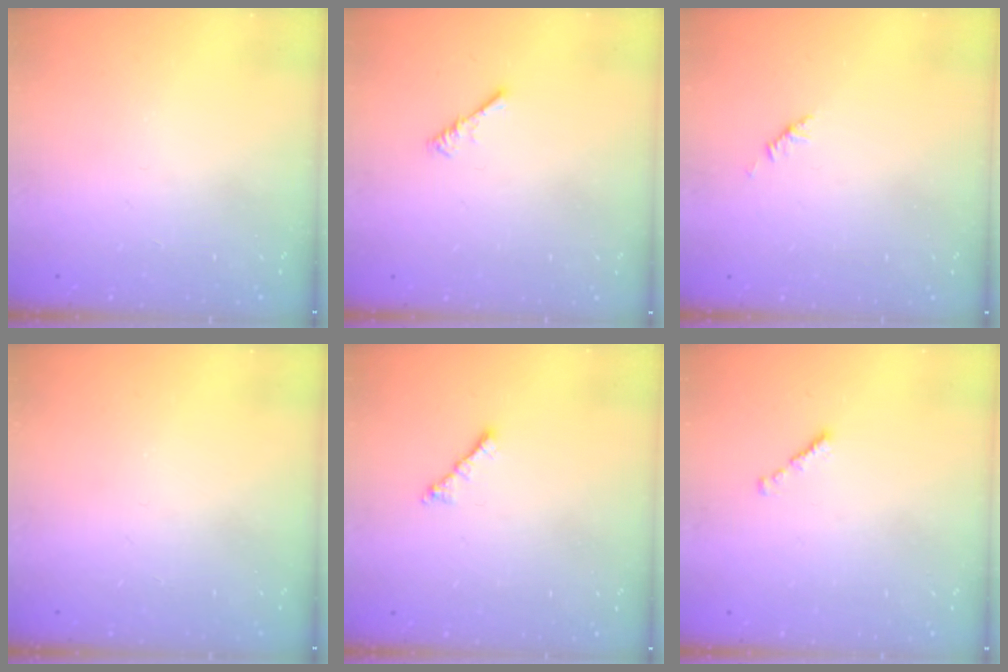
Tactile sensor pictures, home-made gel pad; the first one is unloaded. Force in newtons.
{"total": 0.9, "press": 0.9, "slide": 0.3}
{"total": 1.9, "press": 1.8, "slide": 0.6}
{"total": 0.0}
{"total": 1.8, "press": 1.8, "slide": 0.5}
{"total": 1.3, "press": 1.1, "slide": 0.6}